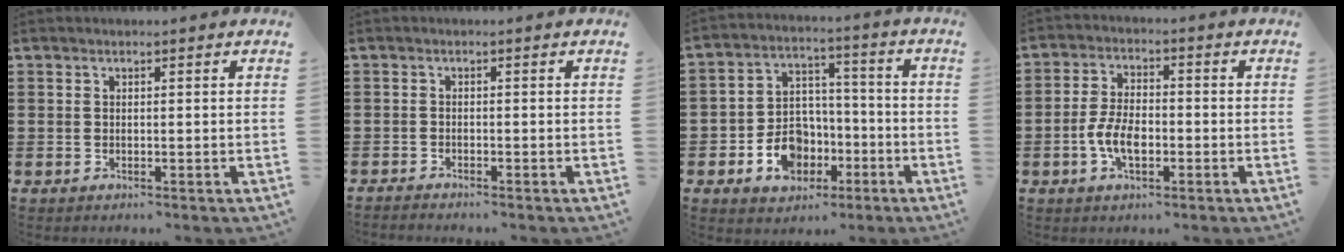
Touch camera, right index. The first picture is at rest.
{"total": 1.1, "force": [-1.1, 0.1, 0.0], "torque": [-0.002, 0.003, -0.022]}
{"total": 8.9, "force": [-3.8, 6.9, 4.0], "torque": [-0.078, 0.027, -0.063]}
{"total": 5.9, "force": [-1.8, 3.0, 4.7], "torque": [-0.110, 0.000, -0.039]}